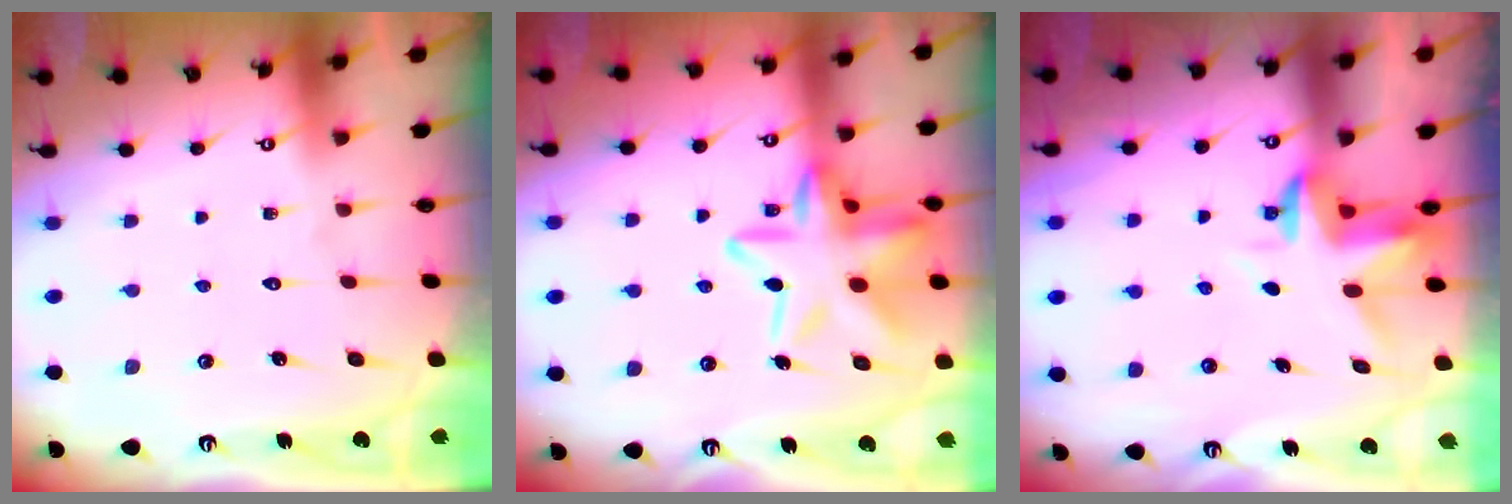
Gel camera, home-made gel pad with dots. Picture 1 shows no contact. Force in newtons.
{"total": 18.5, "press": 18.4, "slide": 1.9}
{"total": 3.3, "press": 3.3, "slide": 0.4}